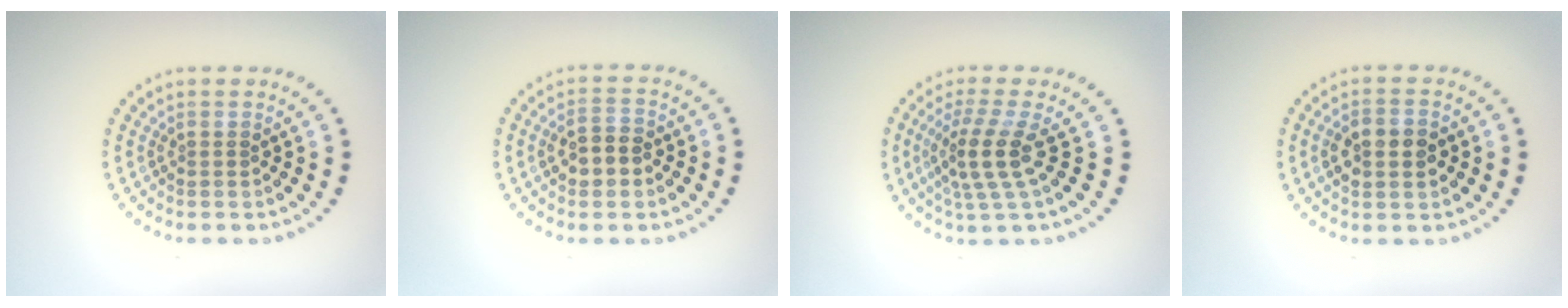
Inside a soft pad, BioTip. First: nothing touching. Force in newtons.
{"total": 2.9, "press": 2.9, "slide": 0.4}
{"total": 3.7, "press": 2.8, "slide": 2.4}
{"total": 3.5, "press": 3.5, "slide": 0.3}